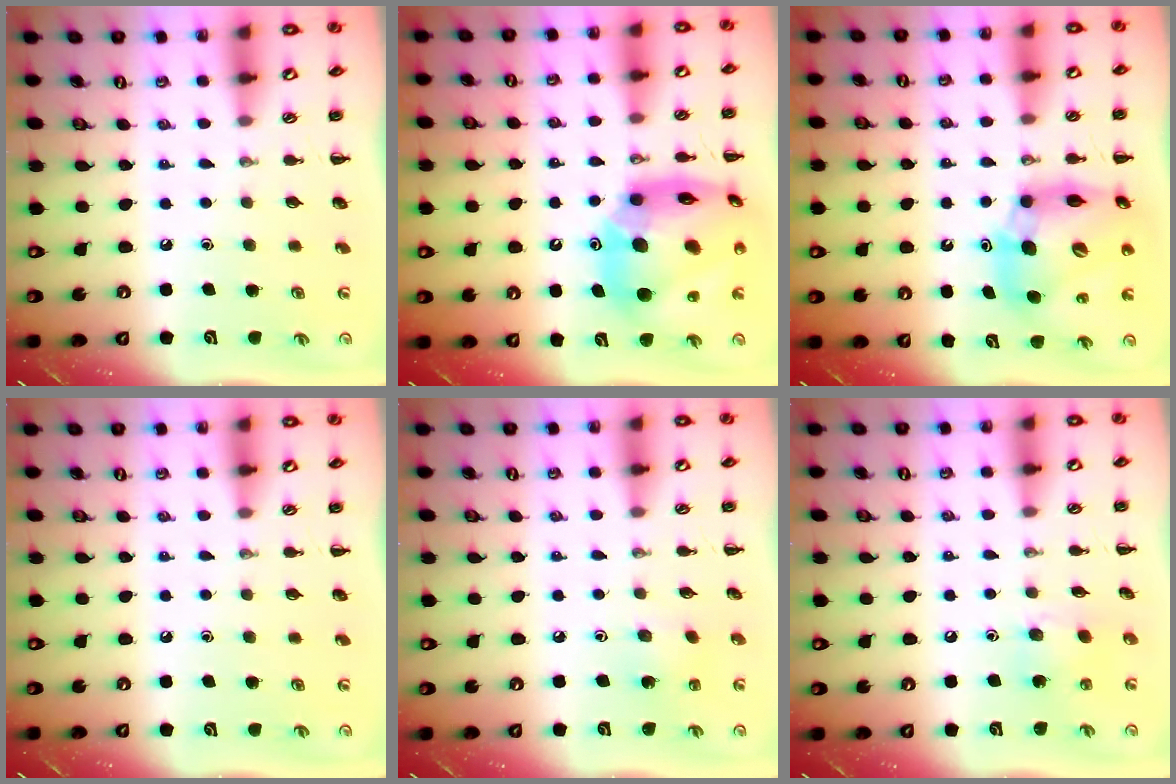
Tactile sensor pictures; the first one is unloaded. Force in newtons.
{"total": 22.0, "press": 21.1, "slide": 6.3}
{"total": 13.3, "press": 12.8, "slide": 3.7}
{"total": 0.0}
{"total": 3.4, "press": 3.3, "slide": 1.1}
{"total": 6.1, "press": 6.0, "slide": 1.1}